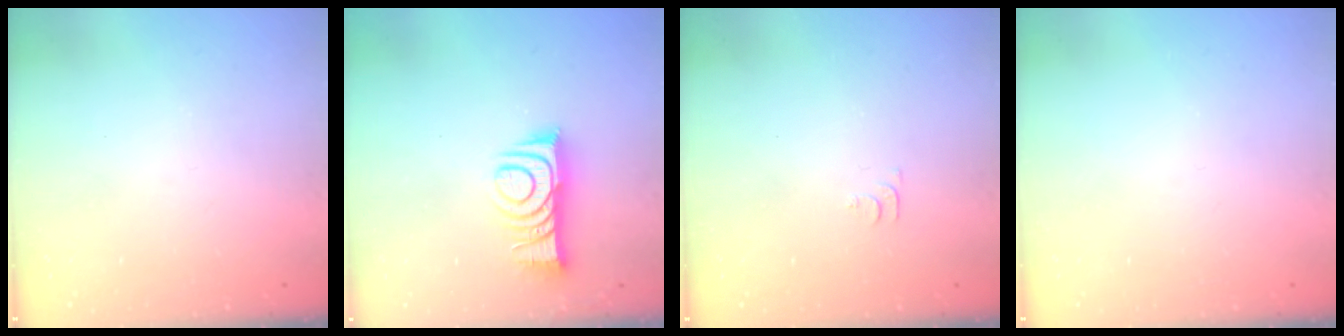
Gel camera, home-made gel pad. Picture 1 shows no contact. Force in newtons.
{"total": 10.2, "press": 10.2, "slide": 0.4}
{"total": 4.6, "press": 4.5, "slide": 0.7}
{"total": 0.0}